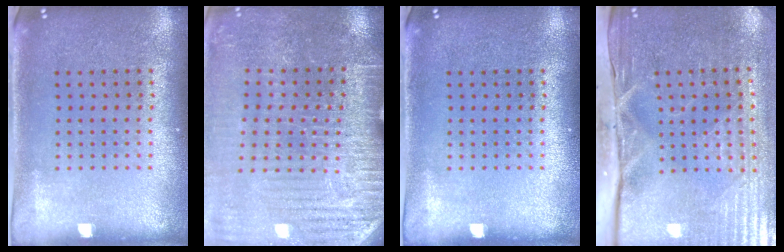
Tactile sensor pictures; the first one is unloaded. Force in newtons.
{"total": 3.4, "press": 3.4, "slide": 0.1}
{"total": 0.0}
{"total": 4.7, "press": 4.0, "slide": 2.5}